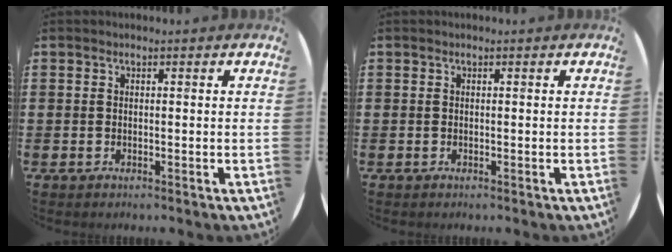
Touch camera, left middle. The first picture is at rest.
{"total": 0.0}